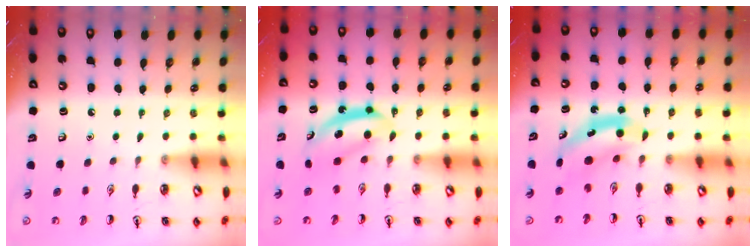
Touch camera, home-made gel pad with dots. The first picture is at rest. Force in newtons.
{"total": 5.5, "press": 5.5, "slide": 0.7}
{"total": 5.6, "press": 5.5, "slide": 0.8}